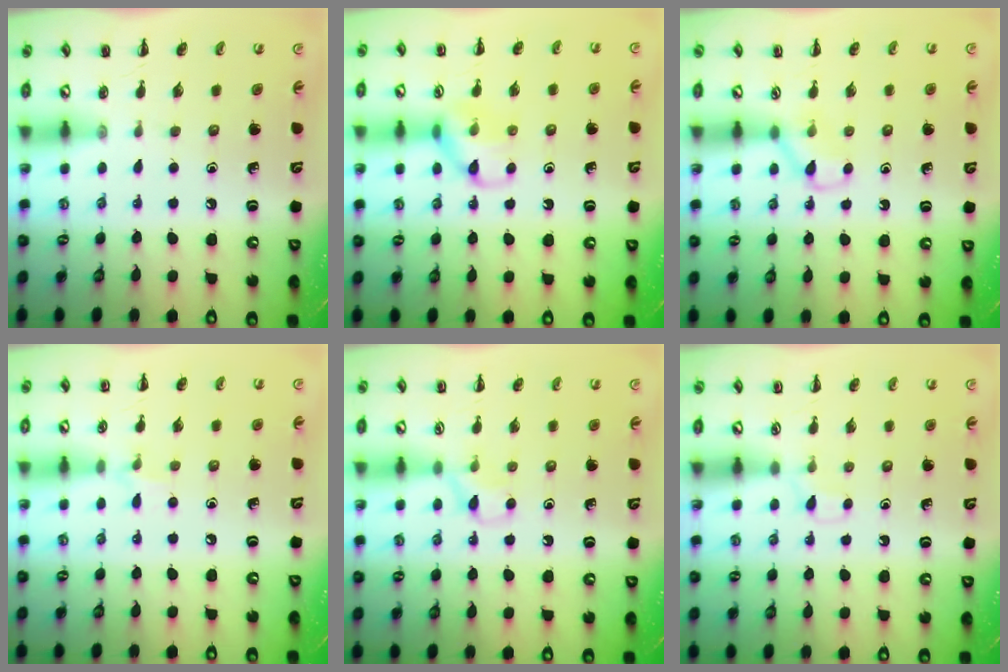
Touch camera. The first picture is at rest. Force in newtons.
{"total": 10.2, "press": 10.2, "slide": 0.9}
{"total": 4.0, "press": 3.8, "slide": 1.2}
{"total": 4.7, "press": 4.4, "slide": 1.6}
{"total": 4.9, "press": 4.6, "slide": 1.7}
{"total": 2.3, "press": 2.2, "slide": 0.8}